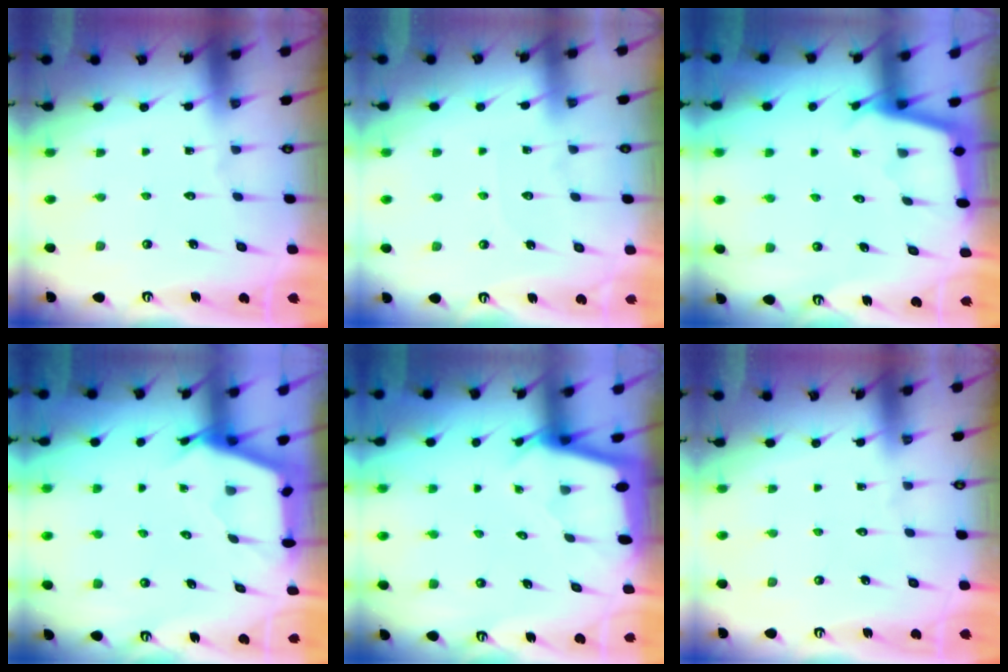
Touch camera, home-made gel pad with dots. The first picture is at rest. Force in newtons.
{"total": 2.9, "press": 2.8, "slide": 0.4}
{"total": 2.4, "press": 2.4, "slide": 0.2}
{"total": 2.7, "press": 2.7, "slide": 0.3}
{"total": 2.1, "press": 2.1, "slide": 0.1}
{"total": 0.0}